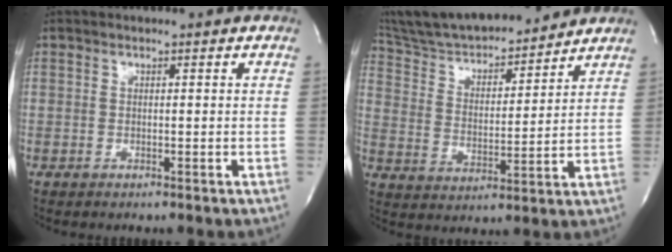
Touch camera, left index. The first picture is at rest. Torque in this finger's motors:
{"motor_torque": [0.06, -0.22, 0.51, 0.07]}